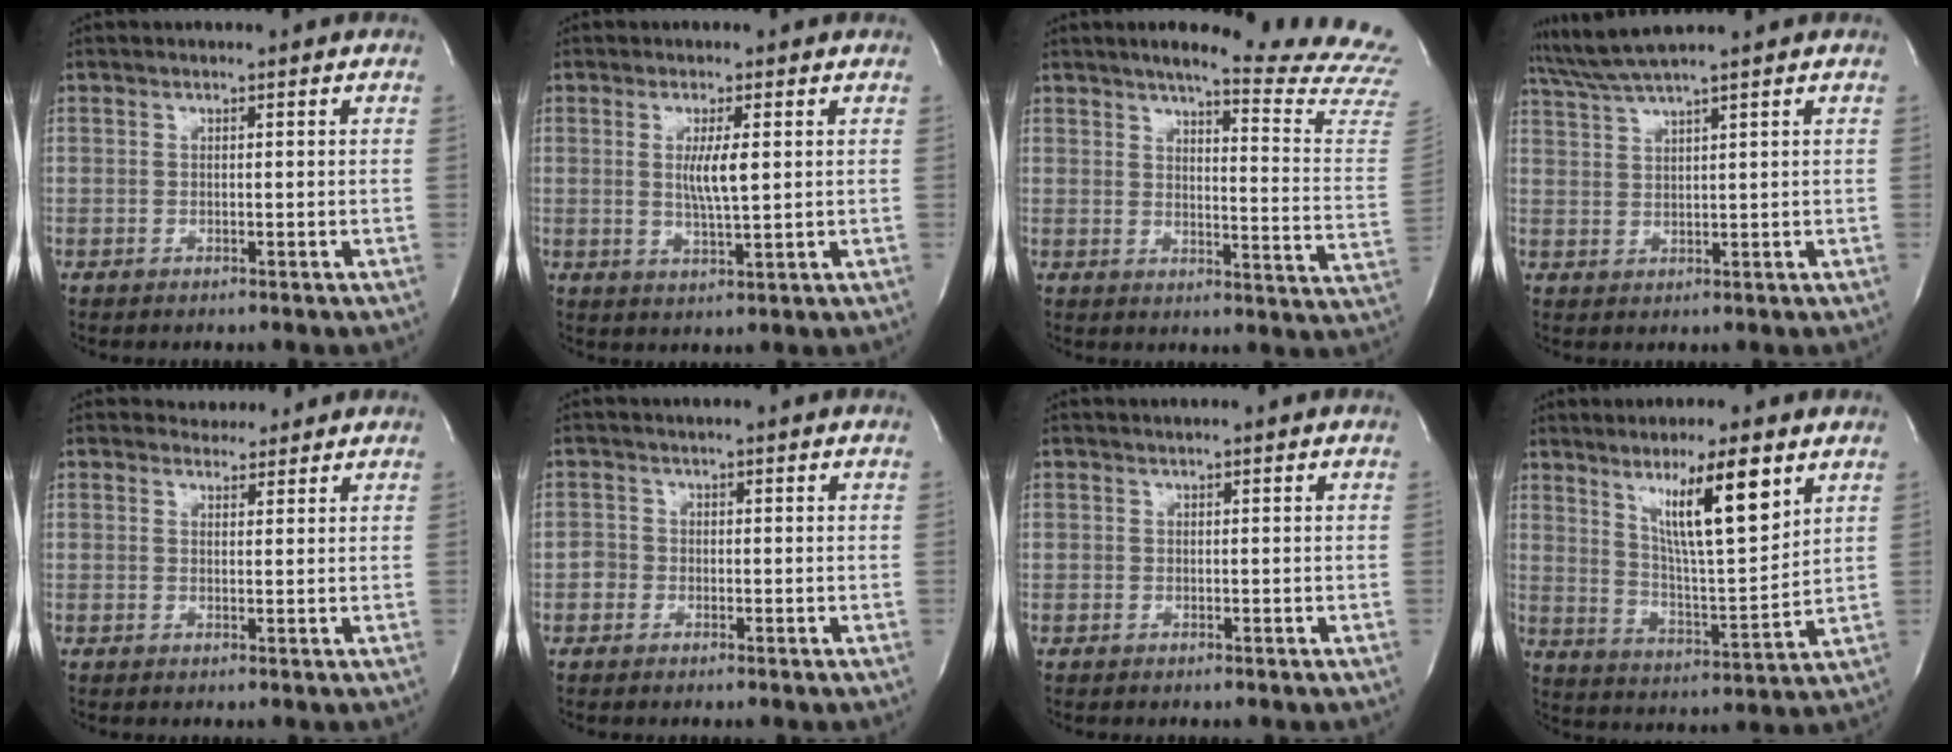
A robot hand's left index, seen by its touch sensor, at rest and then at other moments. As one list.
[{"total": 4.3, "force": [0.5, 0.2, 4.3], "torque": [-0.081, -0.014, 0.010]}, {"total": 21.4, "force": [19.8, -0.4, 8.1], "torque": [-0.103, -0.125, 0.218]}, {"total": 4.8, "force": [4.1, -1.7, 1.9], "torque": [-0.050, 0.003, 0.087]}, {"total": 2.3, "force": [2.1, 0.9, -0.2], "torque": [0.000, 0.000, 0.028]}, {"total": 1.4, "force": [-0.7, 1.2, 0.0], "torque": [0.011, 0.001, -0.016]}, {"total": 0.0}, {"total": 12.1, "force": [6.4, 1.0, 10.2], "torque": [-0.175, -0.014, 0.113]}]